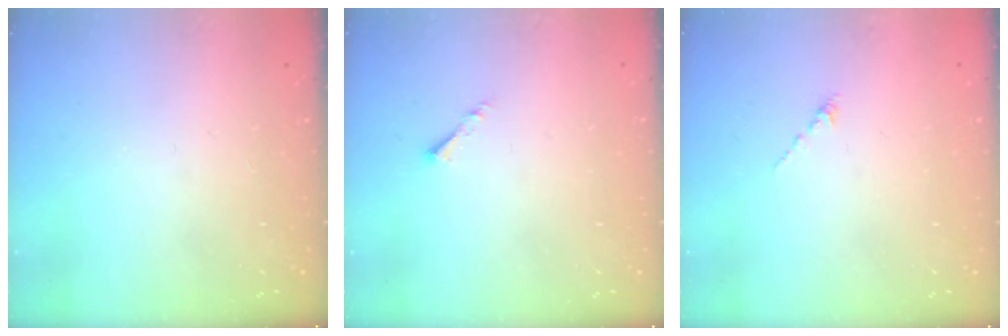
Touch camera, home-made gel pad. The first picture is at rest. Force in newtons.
{"total": 1.1, "press": 1.0, "slide": 0.3}
{"total": 0.0}